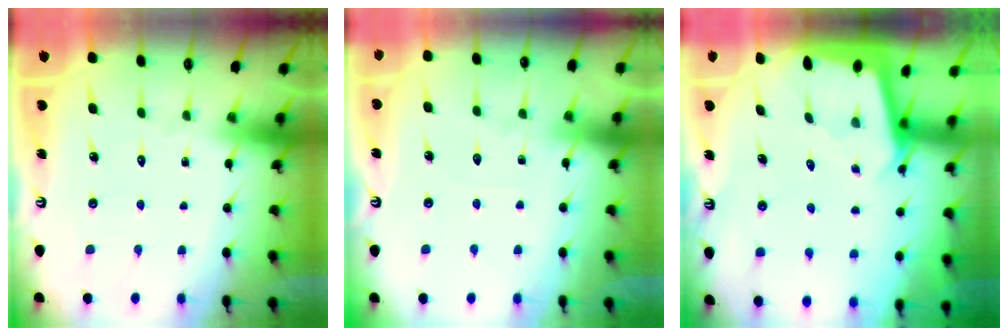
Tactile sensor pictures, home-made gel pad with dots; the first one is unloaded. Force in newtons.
{"total": 5.9, "press": 5.8, "slide": 0.8}
{"total": 1.8, "press": 1.8, "slide": 0.1}